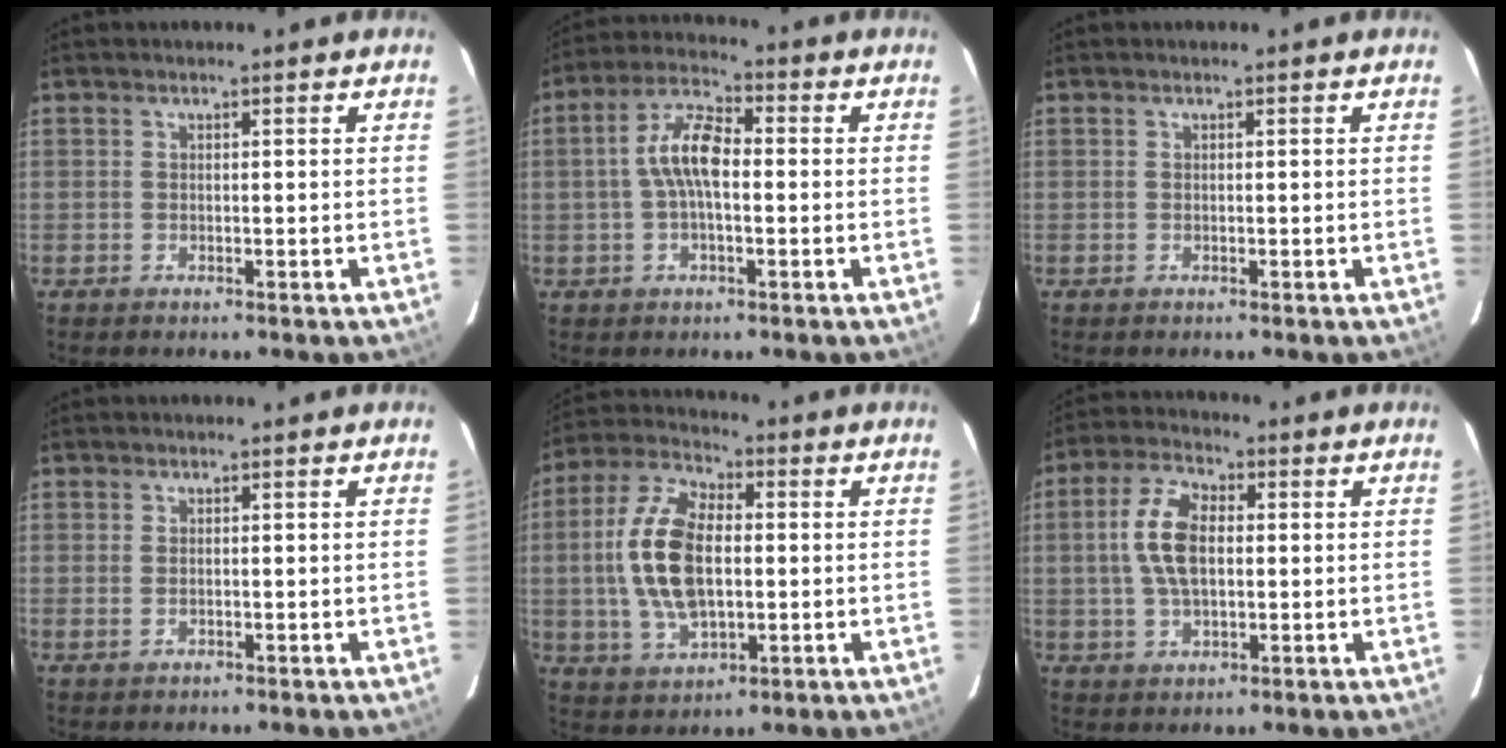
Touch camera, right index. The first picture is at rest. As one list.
[{"total": 8.2, "force": [-0.3, 3.4, 7.4], "torque": [-0.151, 0.021, -0.009]}, {"total": 0.0}, {"total": 1.0, "force": [-0.2, 0.5, 0.8], "torque": [-0.018, -0.001, -0.001]}, {"total": 14.9, "force": [-0.1, 7.7, 12.7], "torque": [-0.266, 0.012, 0.000]}, {"total": 9.2, "force": [0.6, 4.8, 7.8], "torque": [-0.159, 0.016, 0.014]}]